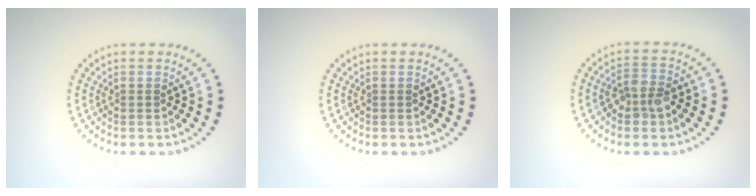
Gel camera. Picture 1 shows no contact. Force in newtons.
{"total": 0.0}
{"total": 2.7, "press": 2.4, "slide": 1.2}